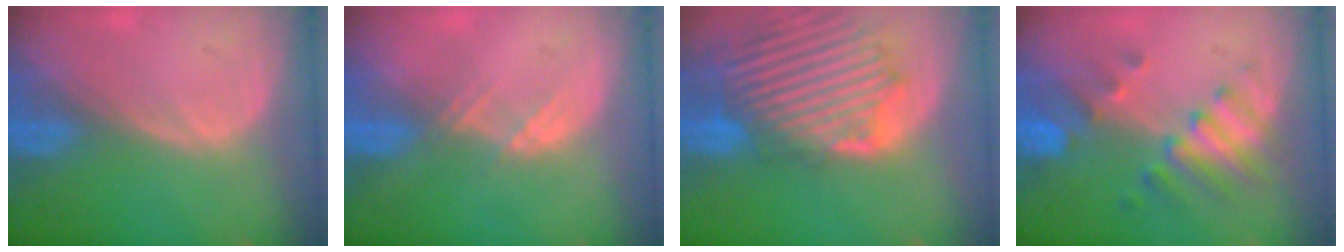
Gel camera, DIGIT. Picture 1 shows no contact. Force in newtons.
{"total": 1.9, "press": 1.8, "slide": 0.8}
{"total": 13.5, "press": 11.7, "slide": 6.8}
{"total": 7.6, "press": 6.7, "slide": 3.6}